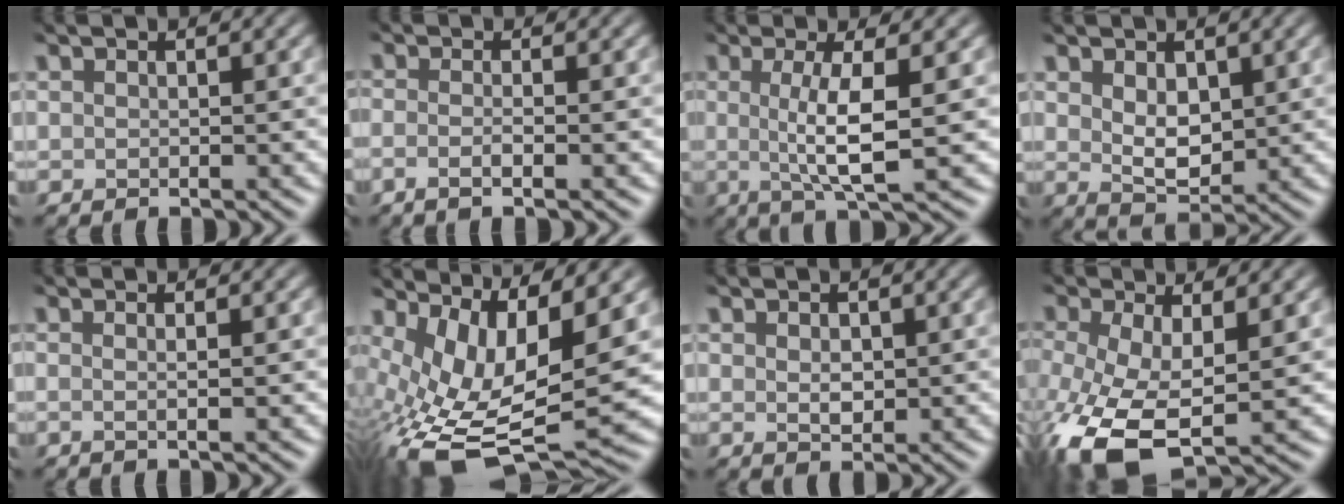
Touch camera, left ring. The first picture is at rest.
{"total": 1.9, "force": [-1.0, 0.3, 1.5], "torque": [-0.026, -0.006, -0.030]}
{"total": 4.9, "force": [-0.7, 0.7, 4.8], "torque": [-0.086, -0.009, -0.012]}
{"total": 3.2, "force": [0.5, 2.0, 2.5], "torque": [-0.057, -0.014, 0.014]}
{"total": 2.1, "force": [0.9, 0.9, 1.7], "torque": [0.005, 0.009, -0.021]}
{"total": 13.6, "force": [0.0, 6.2, 12.1], "torque": [-0.254, -0.015, 0.023]}
{"total": 1.4, "force": [0.1, 0.9, 1.0], "torque": [-0.030, -0.010, 0.008]}
{"total": 10.3, "force": [-3.8, 4.9, 8.2], "torque": [-0.188, -0.037, -0.057]}